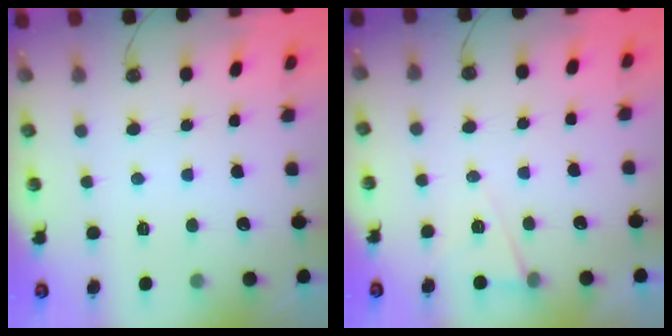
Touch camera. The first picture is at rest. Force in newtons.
{"total": 6.3, "press": 4.4, "slide": 4.5}